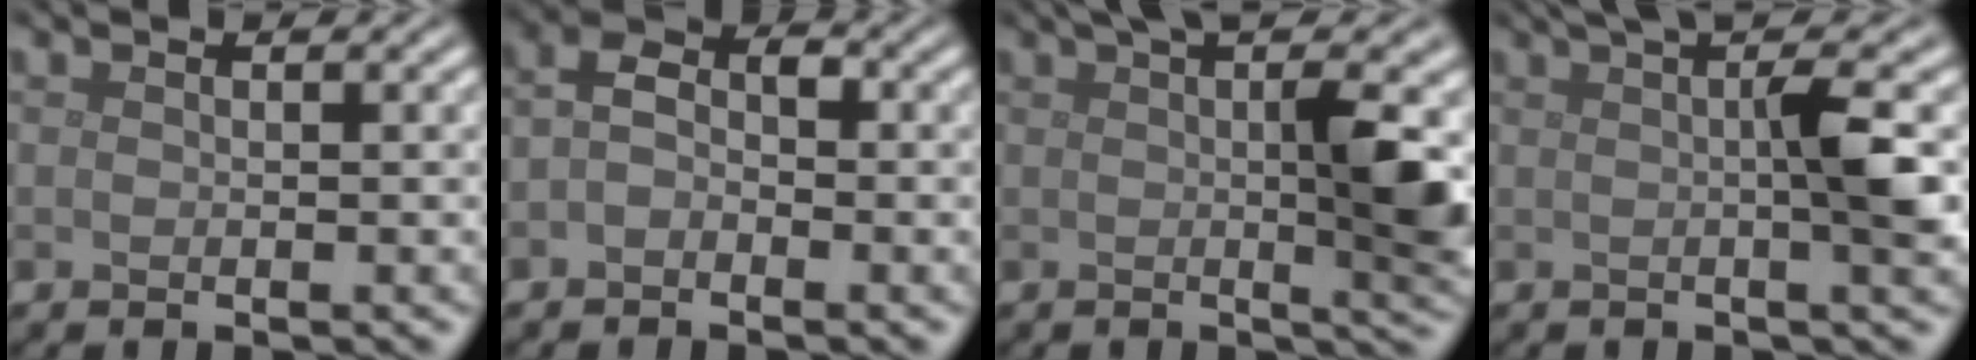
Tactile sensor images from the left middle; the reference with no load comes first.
{"total": 2.3, "force": [-0.7, 1.7, 1.4], "torque": [-0.030, 0.005, -0.023]}
{"total": 7.0, "force": [1.5, 1.3, 6.7], "torque": [-0.089, -0.003, 0.027]}
{"total": 5.3, "force": [1.0, 0.8, 5.1], "torque": [-0.070, 0.009, 0.015]}